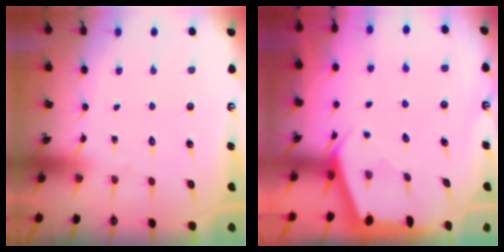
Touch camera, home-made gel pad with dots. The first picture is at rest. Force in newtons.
{"total": 2.4, "press": 2.4, "slide": 0.3}